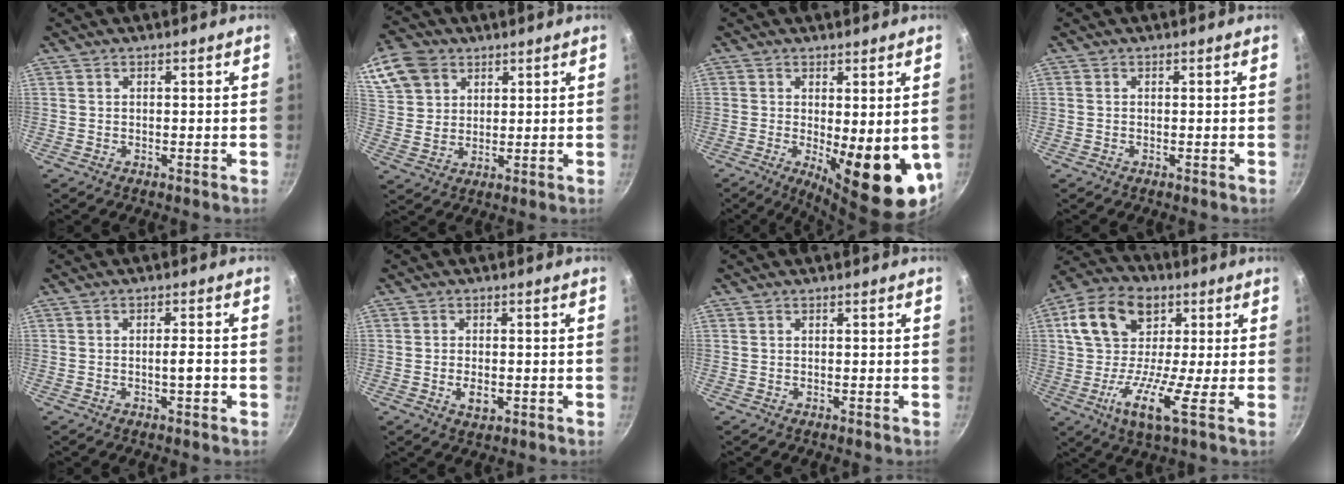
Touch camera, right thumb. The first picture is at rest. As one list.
[{"total": 13.8, "force": [6.9, 10.4, 5.9], "torque": [-0.127, 0.003, 0.135]}, {"total": 14.6, "force": [-2.2, 5.0, 13.6], "torque": [-0.155, -0.025, -0.015]}, {"total": 0.0}, {"total": 3.0, "force": [-0.9, 0.7, 2.8], "torque": [-0.038, 0.008, -0.013]}, {"total": 3.5, "force": [-0.9, 2.0, 2.7], "torque": [-0.046, 0.000, -0.012]}, {"total": 0.0}, {"total": 15.7, "force": [1.1, 8.8, 12.9], "torque": [-0.218, 0.014, -0.009]}]